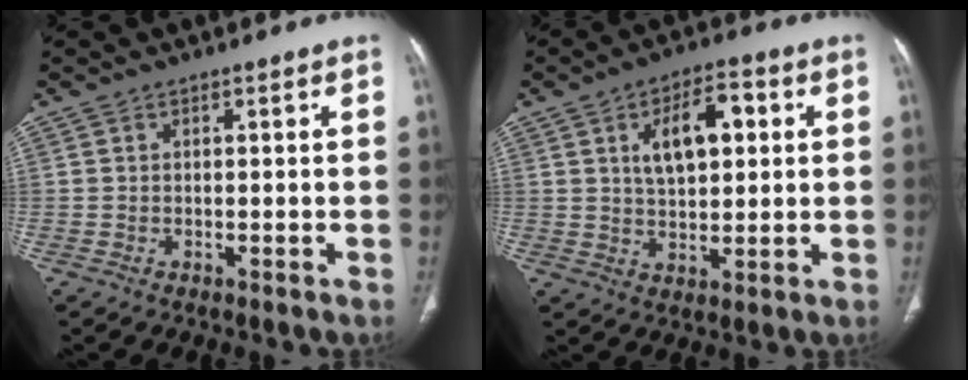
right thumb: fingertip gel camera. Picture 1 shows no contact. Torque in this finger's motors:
{"motor_torque": [0.52, 2.29, 1.06, 0.41, 0.07]}